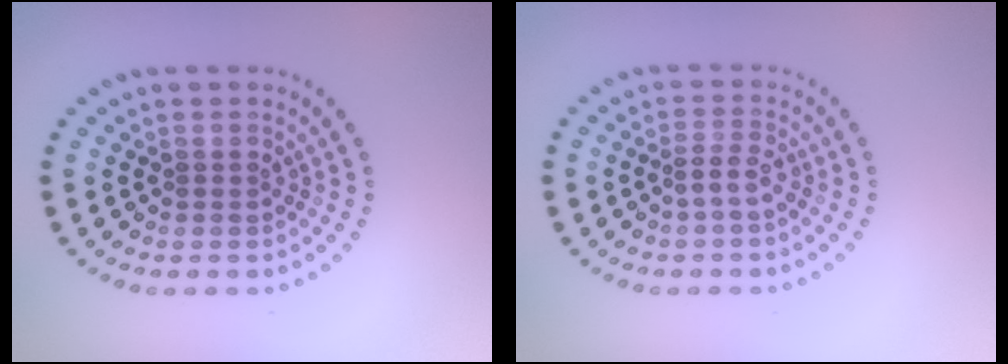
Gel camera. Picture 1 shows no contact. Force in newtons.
{"total": 1.6, "press": 1.3, "slide": 0.9}